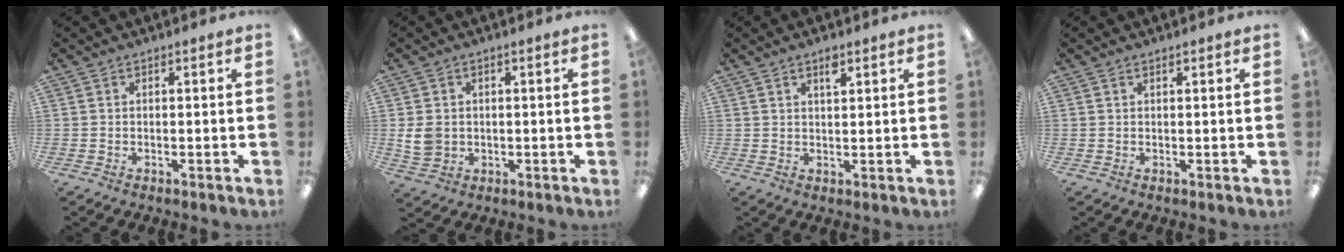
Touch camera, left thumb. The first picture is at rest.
{"total": 5.1, "force": [0.2, 4.2, 2.8], "torque": [-0.058, 0.001, 0.004]}
{"total": 2.8, "force": [2.0, 0.9, 1.8], "torque": [-0.031, -0.001, 0.033]}
{"total": 0.7, "force": [0.6, 0.2, 0.3], "torque": [-0.007, 0.001, 0.010]}